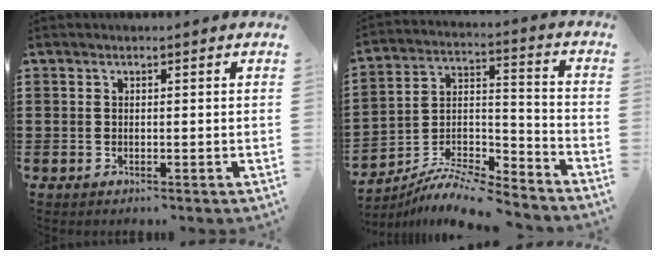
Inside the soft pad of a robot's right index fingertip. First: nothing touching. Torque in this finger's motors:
{"motor_torque": [0.51, -0.59, 0.37, 0.07]}